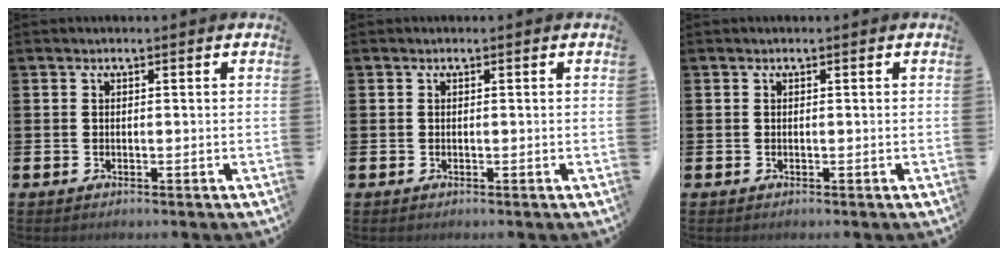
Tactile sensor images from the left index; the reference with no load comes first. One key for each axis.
{"total": 0.0}
{"total": 0.0}